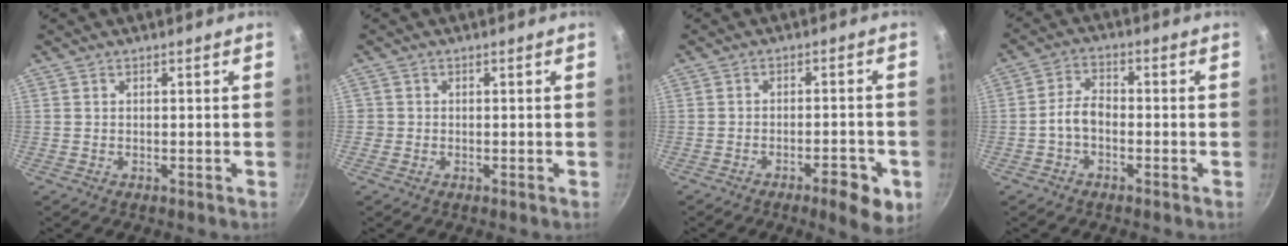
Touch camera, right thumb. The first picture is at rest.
{"total": 1.2, "force": [-0.2, 1.2, 0.0], "torque": [0.006, 0.006, -0.004]}
{"total": 7.6, "force": [-3.7, 2.2, 6.2], "torque": [-0.078, 0.013, -0.049]}
{"total": 5.0, "force": [-1.5, 3.1, 3.6], "torque": [-0.060, 0.024, -0.034]}